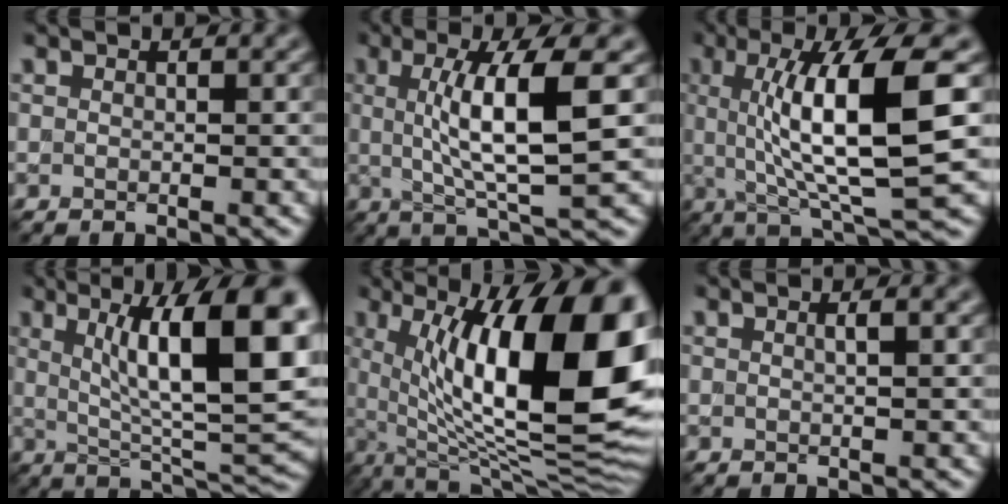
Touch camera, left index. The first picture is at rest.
{"total": 7.7, "force": [1.0, 1.5, 7.5], "torque": [-0.119, -0.003, 0.022]}
{"total": 10.6, "force": [1.5, 2.3, 10.3], "torque": [-0.144, -0.001, 0.032]}
{"total": 12.6, "force": [3.3, 3.1, 11.8], "torque": [-0.161, 0.002, 0.055]}
{"total": 17.8, "force": [3.6, 6.2, 16.3], "torque": [-0.220, 0.009, 0.057]}
{"total": 1.1, "force": [0.3, 0.1, 1.0], "torque": [-0.015, 0.001, 0.001]}